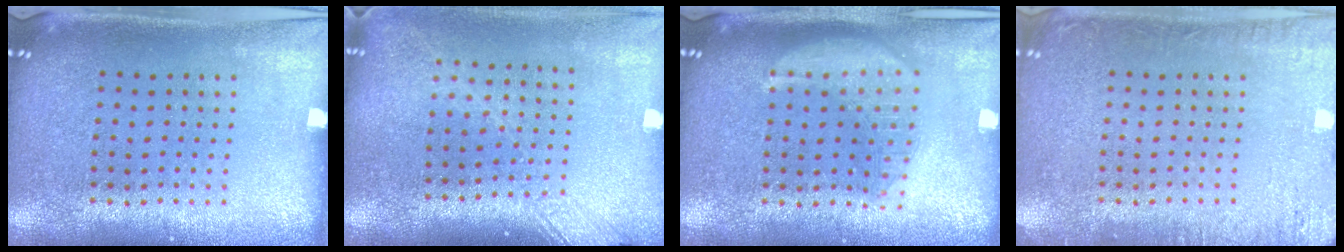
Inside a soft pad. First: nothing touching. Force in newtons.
{"total": 2.0, "press": 1.5, "slide": 1.3}
{"total": 2.8, "press": 2.8, "slide": 0.3}
{"total": 2.5, "press": 2.5, "slide": 0.3}